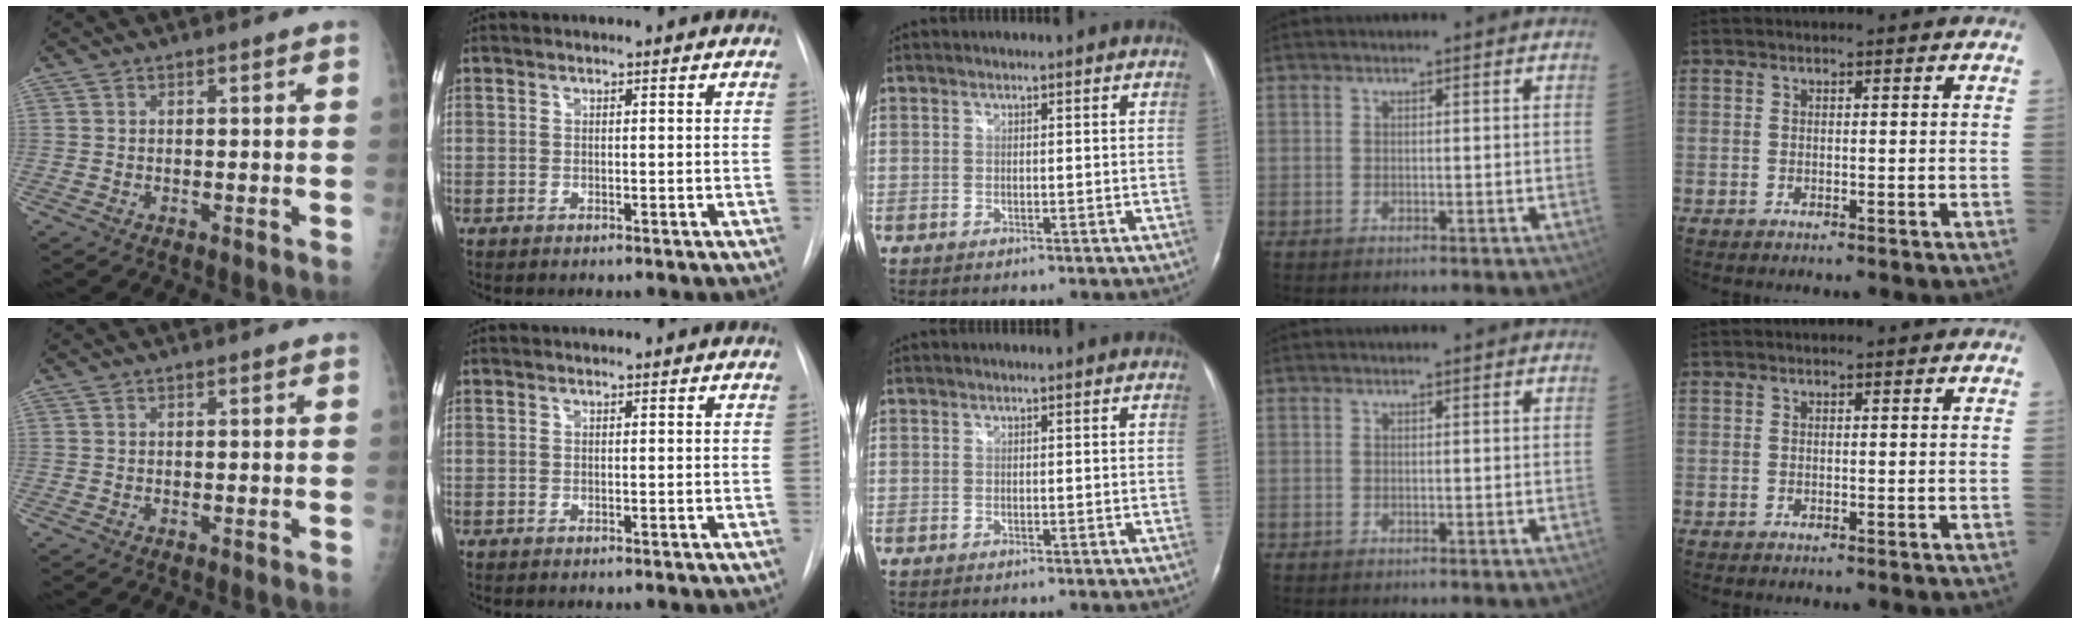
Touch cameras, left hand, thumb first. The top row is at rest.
{}